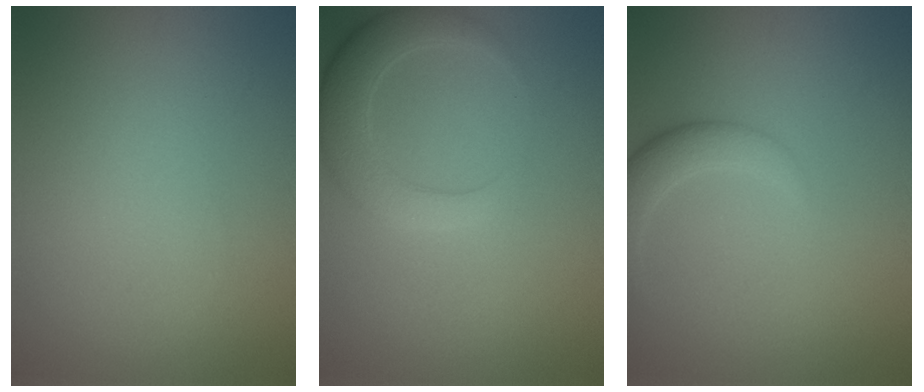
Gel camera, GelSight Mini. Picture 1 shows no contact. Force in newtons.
{"total": 4.5, "press": 4.5, "slide": 0.5}
{"total": 3.1, "press": 3.1, "slide": 0.3}